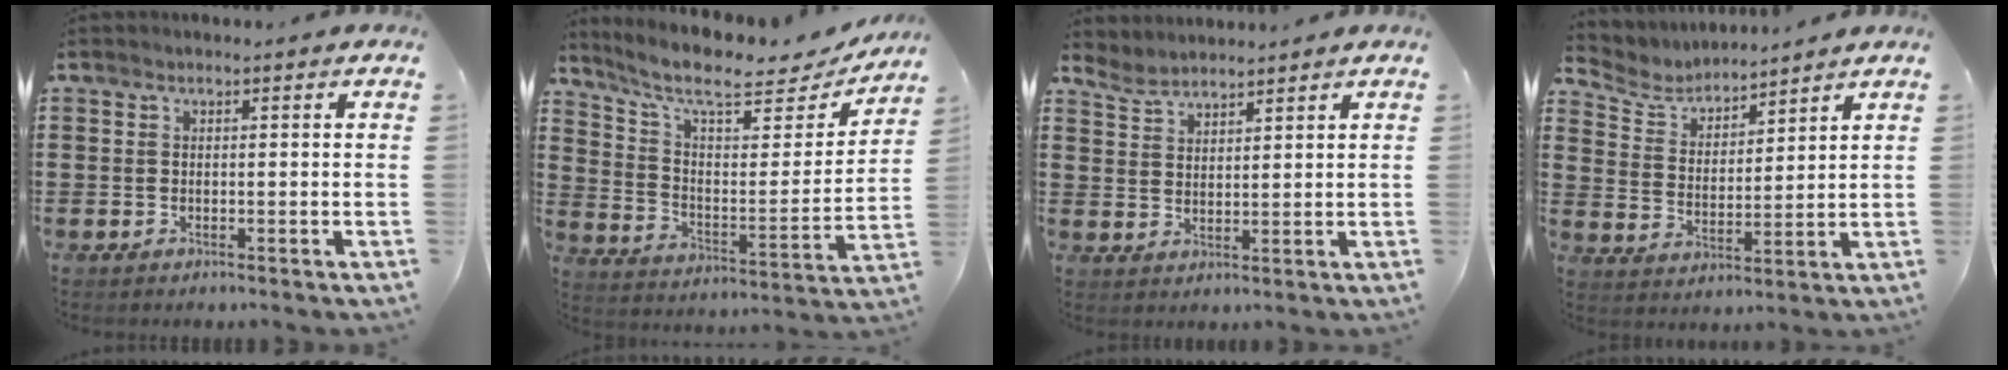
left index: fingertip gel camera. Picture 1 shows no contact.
{"total": 9.7, "force": [7.8, 2.3, 5.3], "torque": [-0.120, -0.045, 0.130]}
{"total": 3.1, "force": [3.1, 0.7, 0.0], "torque": [-0.012, -0.007, 0.058]}
{"total": 5.0, "force": [4.8, 1.1, 0.4], "torque": [-0.036, -0.027, 0.083]}